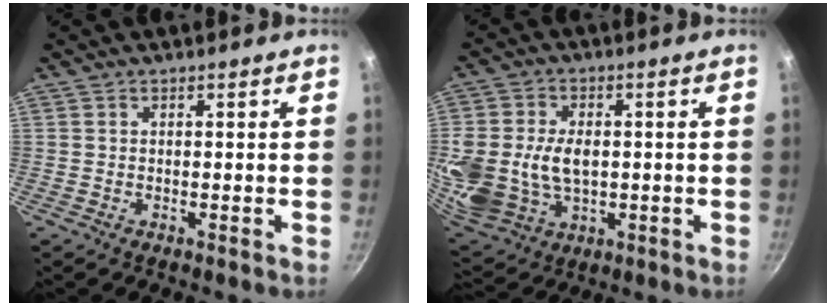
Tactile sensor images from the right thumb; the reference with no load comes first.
{"total": 17.9, "force": [0.2, 13.1, 12.2], "torque": [-0.269, 0.000, 0.016]}